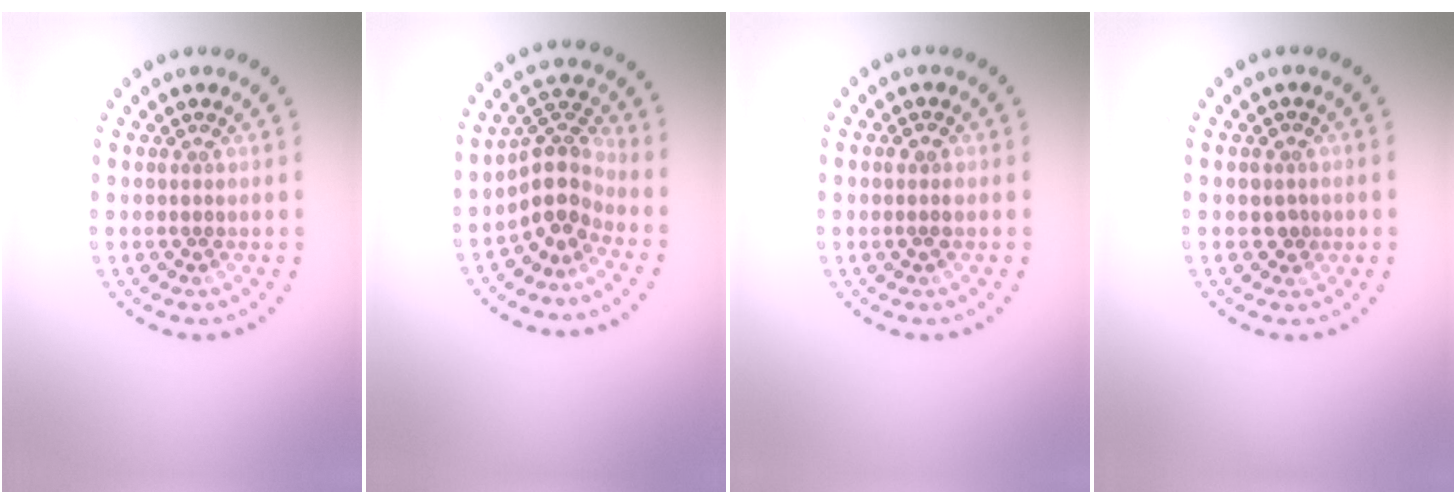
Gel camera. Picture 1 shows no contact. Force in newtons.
{"total": 3.6, "press": 2.7, "slide": 2.4}
{"total": 1.1, "press": 1.1, "slide": 0.4}
{"total": 1.1, "press": 1.1, "slide": 0.4}